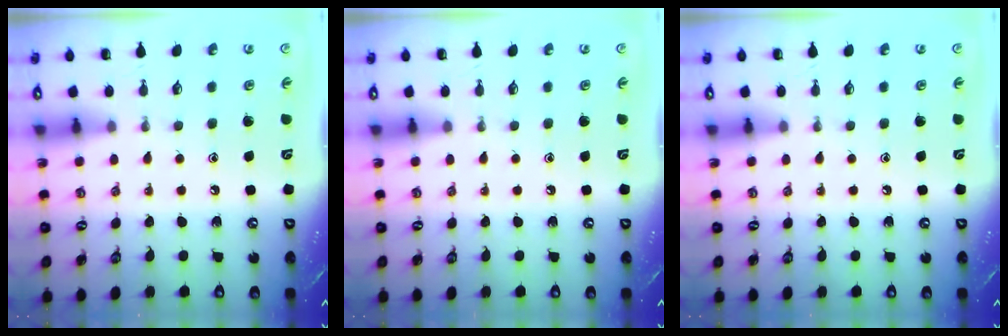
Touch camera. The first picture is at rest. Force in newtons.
{"total": 0.0}
{"total": 0.0}